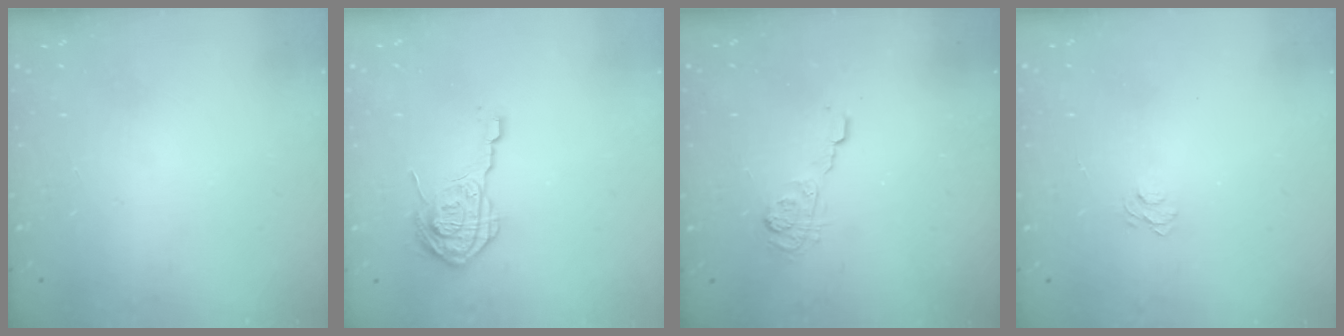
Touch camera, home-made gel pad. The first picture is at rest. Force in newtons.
{"total": 14.0, "press": 14.0, "slide": 0.6}
{"total": 6.1, "press": 6.1, "slide": 0.7}
{"total": 3.5, "press": 3.5, "slide": 0.3}